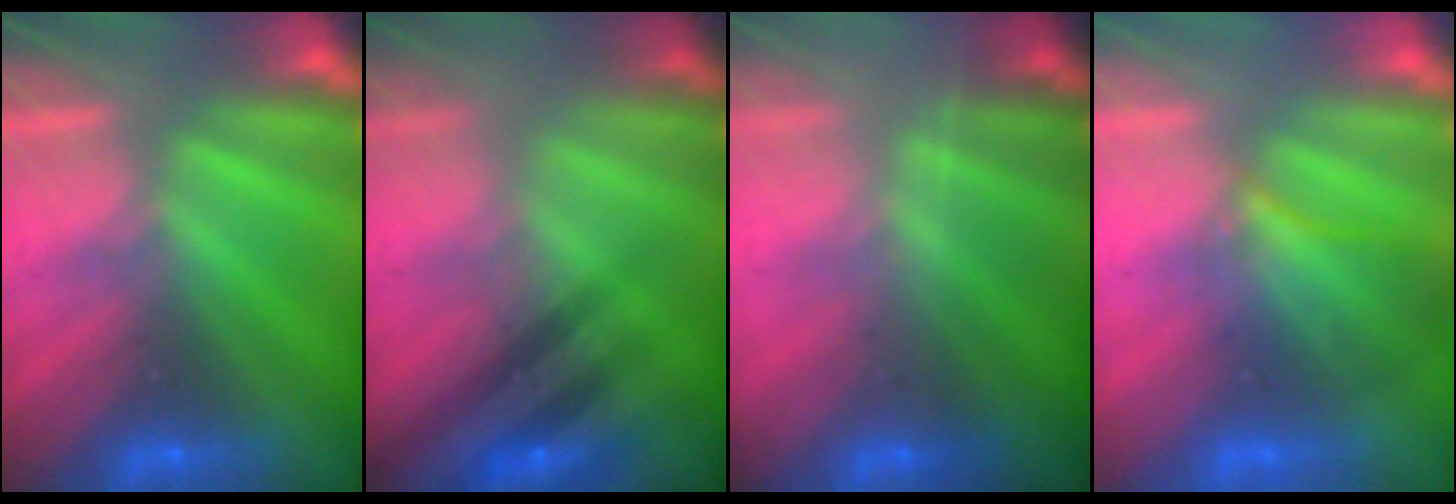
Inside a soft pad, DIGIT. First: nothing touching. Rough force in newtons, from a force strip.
{"total": 2.8}
{"total": 1.8}
{"total": 3.1}